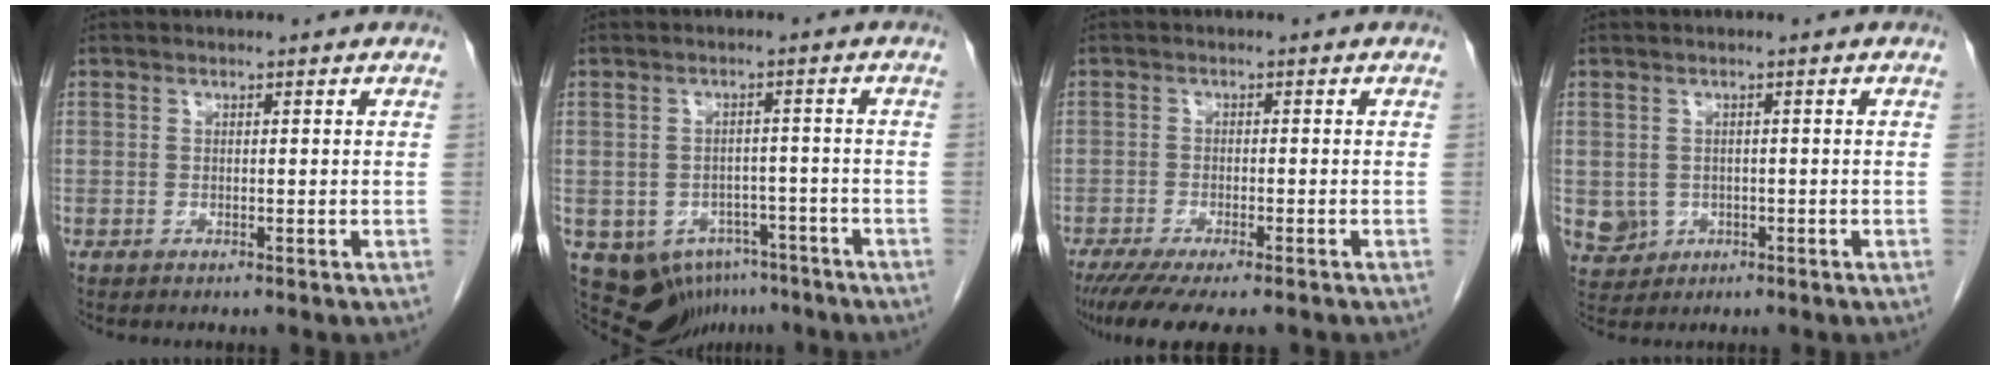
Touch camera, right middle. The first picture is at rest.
{"total": 10.5, "force": [-6.9, 7.0, 3.7], "torque": [-0.056, 0.011, -0.094]}
{"total": 9.8, "force": [-7.7, 1.7, 5.7], "torque": [-0.082, -0.016, -0.118]}
{"total": 6.1, "force": [-1.5, 5.7, 1.5], "torque": [-0.042, 0.000, -0.013]}